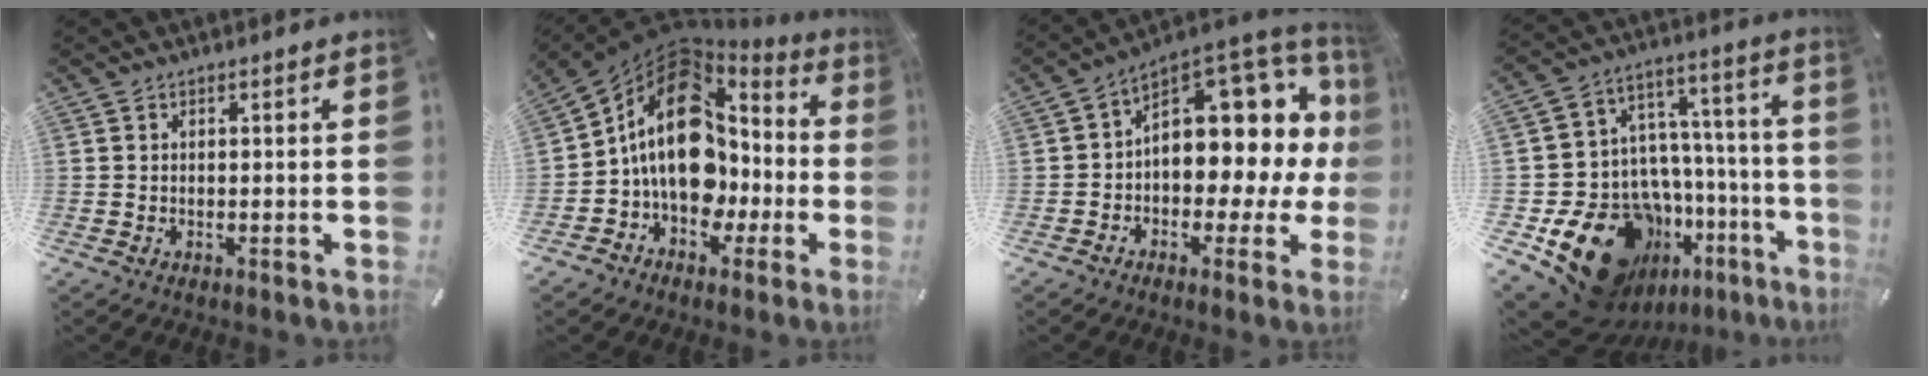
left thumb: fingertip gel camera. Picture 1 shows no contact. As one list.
[{"total": 19.1, "force": [1.3, 14.2, 12.8], "torque": [-0.216, -0.011, 0.026]}, {"total": 14.3, "force": [5.1, 9.5, 9.4], "torque": [-0.101, -0.066, 0.081]}, {"total": 21.7, "force": [-12.5, 13.7, 11.3], "torque": [-0.182, 0.038, -0.180]}]